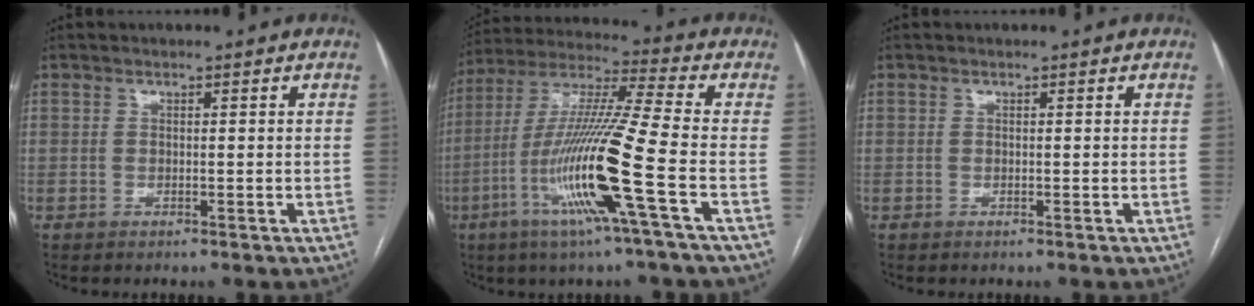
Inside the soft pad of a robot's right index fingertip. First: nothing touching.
{"total": 17.2, "force": [-5.9, -1.4, 16.1], "torque": [-0.323, -0.017, -0.120]}
{"total": 0.0}